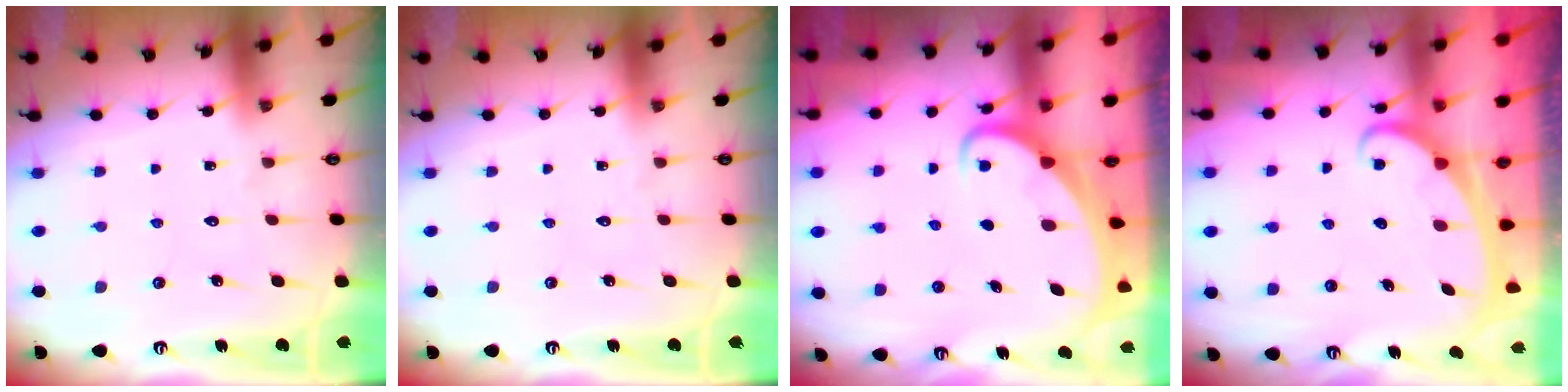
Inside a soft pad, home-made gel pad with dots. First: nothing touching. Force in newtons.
{"total": 0.0}
{"total": 2.7, "press": 2.7, "slide": 0.2}
{"total": 2.3, "press": 2.3, "slide": 0.3}